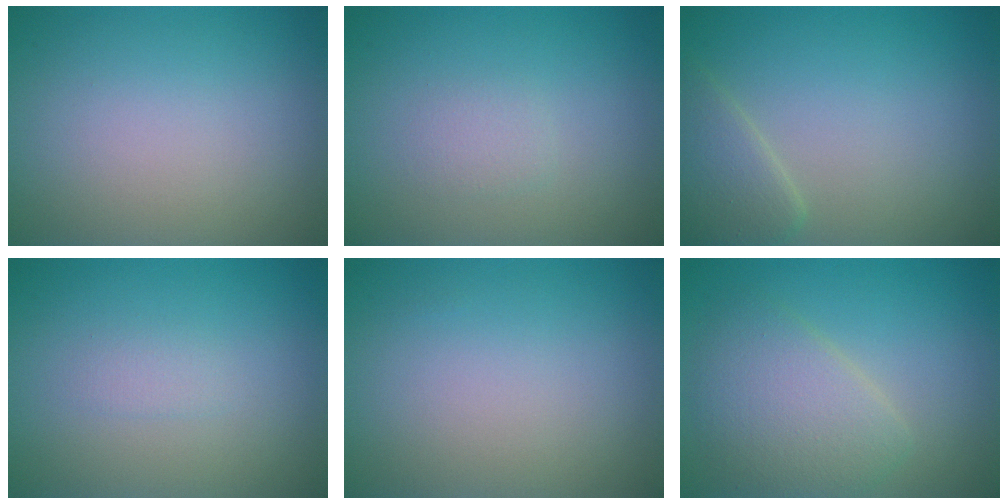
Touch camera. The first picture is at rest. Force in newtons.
{"total": 1.0, "press": 1.0, "slide": 0.0}
{"total": 2.7, "press": 2.6, "slide": 0.2}
{"total": 0.9, "press": 0.9, "slide": 0.0}
{"total": 0.0}
{"total": 4.6, "press": 4.6, "slide": 0.3}